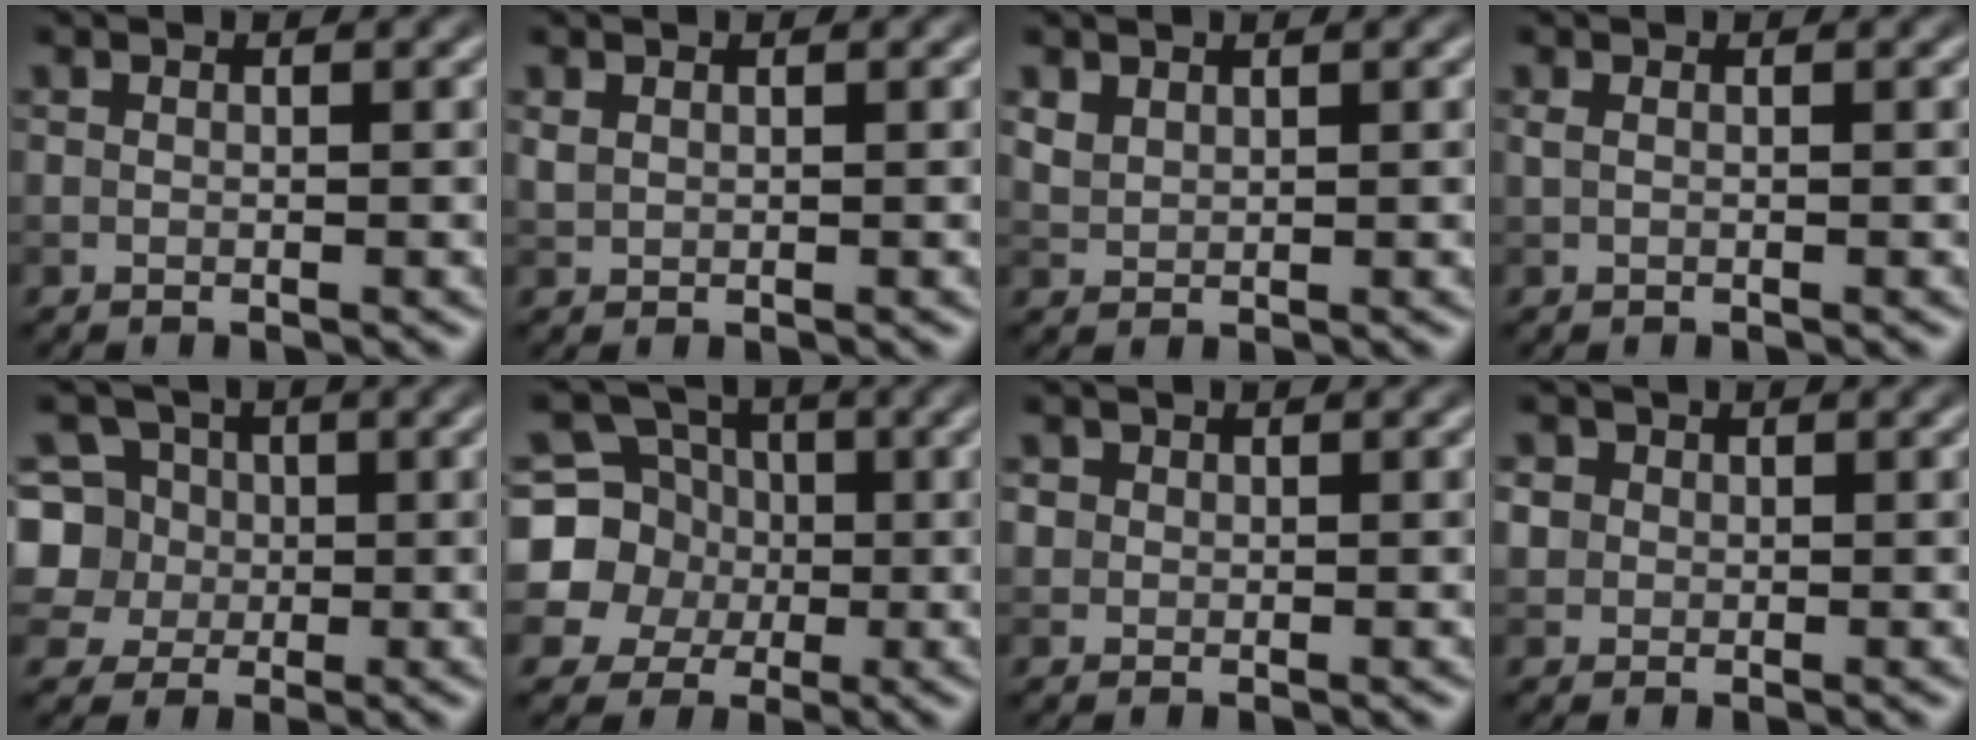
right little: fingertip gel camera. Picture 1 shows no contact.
{"total": 0.8, "force": [0.5, 0.5, 0.4], "torque": [-0.012, -0.001, 0.015]}
{"total": 1.4, "force": [1.1, 0.7, 0.5], "torque": [-0.015, 0.000, 0.026]}
{"total": 0.5, "force": [0.2, 0.2, 0.5], "torque": [-0.010, 0.002, 0.003]}
{"total": 8.4, "force": [1.6, 7.6, 3.1], "torque": [-0.070, 0.037, 0.015]}
{"total": 7.0, "force": [-0.1, 6.6, 2.2], "torque": [-0.047, 0.013, -0.029]}
{"total": 1.1, "force": [0.3, 1.0, 0.2], "torque": [0.002, -0.003, 0.005]}
{"total": 2.5, "force": [0.8, 2.2, 0.8], "torque": [-0.013, 0.011, 0.012]}